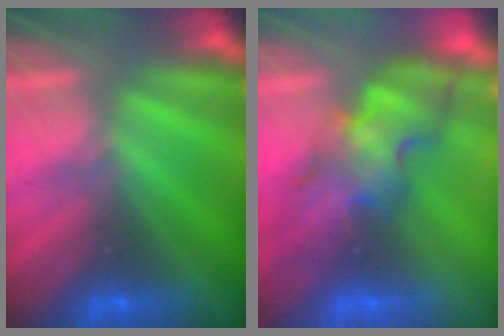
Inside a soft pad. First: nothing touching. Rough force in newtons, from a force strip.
{"total": 3.3}